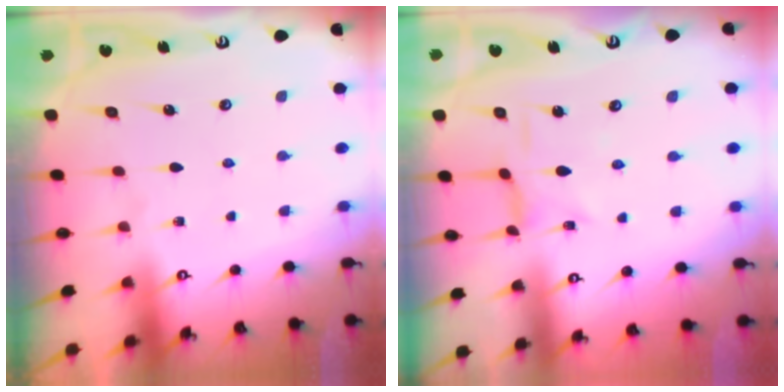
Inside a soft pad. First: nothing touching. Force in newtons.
{"total": 1.5, "press": 1.5, "slide": 0.1}